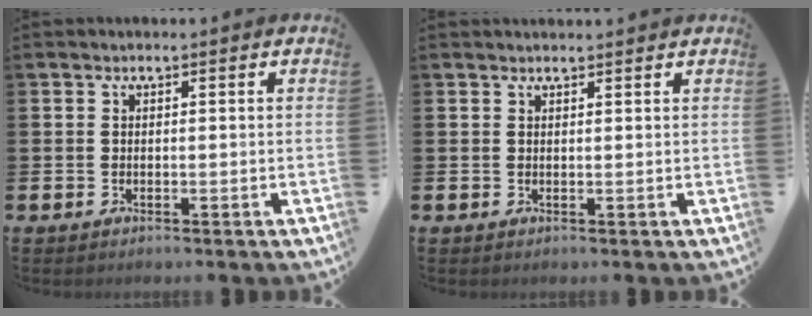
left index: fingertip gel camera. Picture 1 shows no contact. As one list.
[{"total": 1.1, "force": [1.1, 0.0, 0.1], "torque": [0.008, -0.006, 0.019]}]